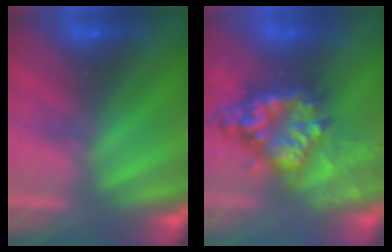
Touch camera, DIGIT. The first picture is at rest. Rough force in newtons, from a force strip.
{"total": 8.4}